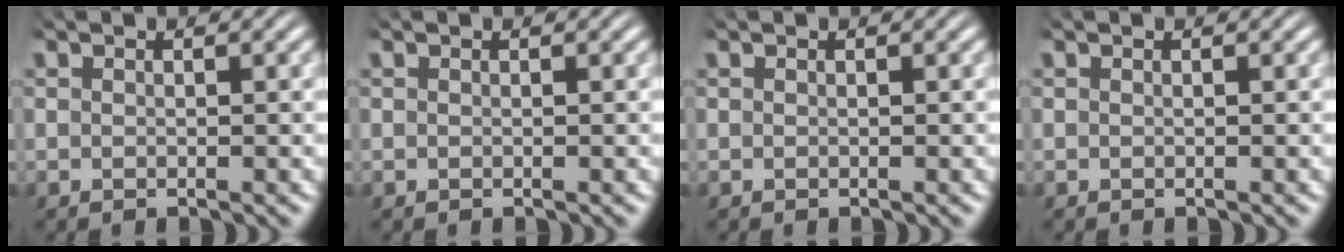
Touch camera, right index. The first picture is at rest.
{"total": 0.0}
{"total": 0.0}
{"total": 0.0}